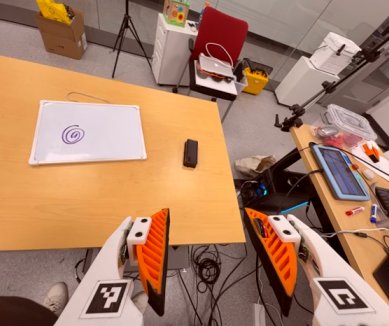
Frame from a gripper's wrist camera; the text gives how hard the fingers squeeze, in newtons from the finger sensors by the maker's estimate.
{"total": 0.0}